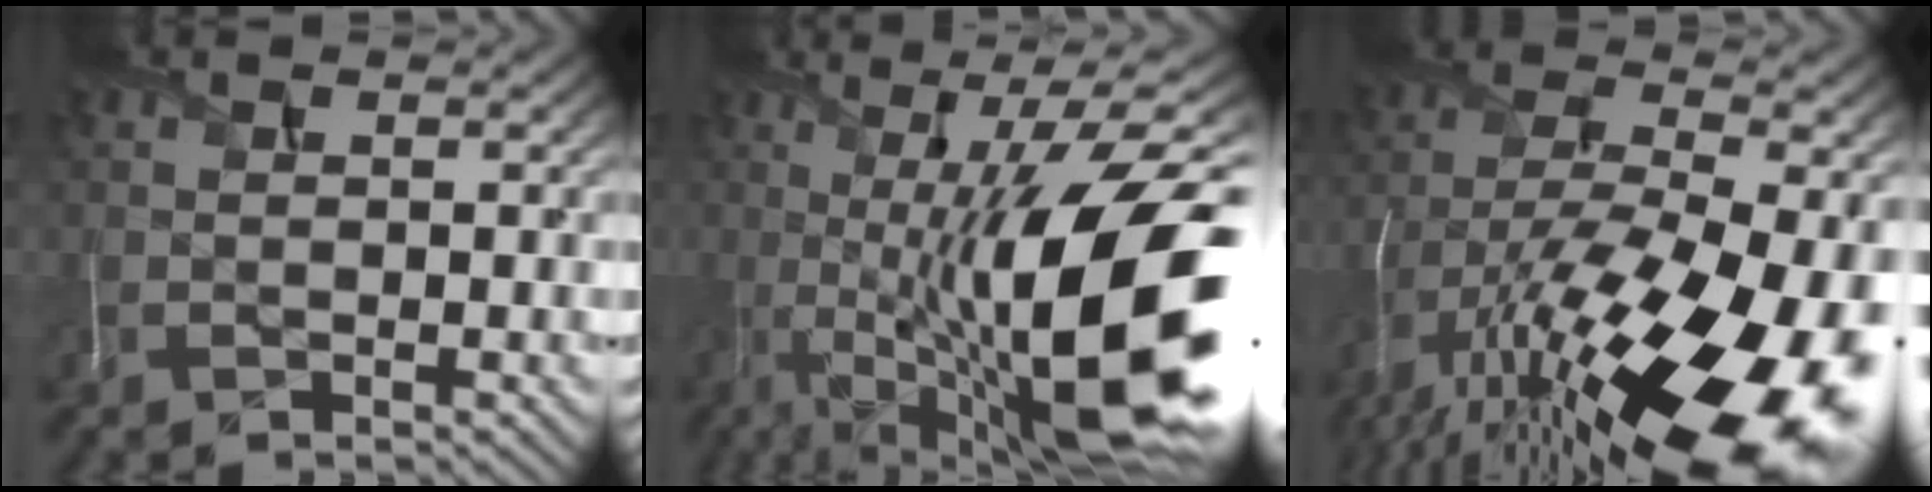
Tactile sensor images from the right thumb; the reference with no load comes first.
{"total": 18.0, "force": [-2.8, 5.8, 16.8], "torque": [-0.245, 0.007, -0.048]}
{"total": 20.3, "force": [-10.5, 8.6, 15.1], "torque": [-0.291, -0.044, -0.163]}